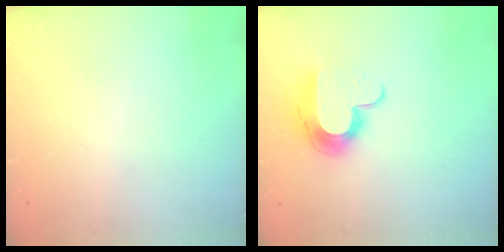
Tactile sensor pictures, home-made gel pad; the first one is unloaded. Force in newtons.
{"total": 12.0, "press": 11.9, "slide": 0.9}